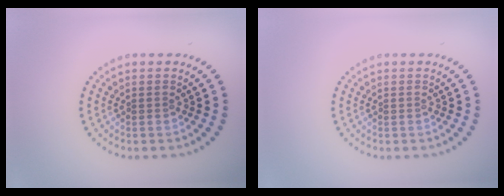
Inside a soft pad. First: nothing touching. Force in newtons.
{"total": 0.0}